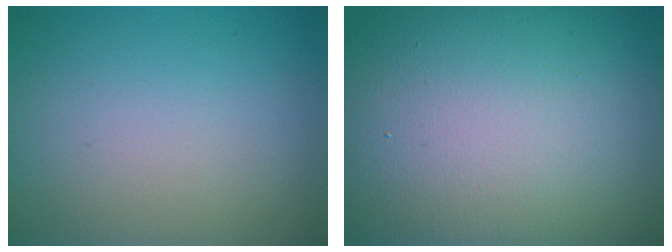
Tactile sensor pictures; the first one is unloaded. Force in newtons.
{"total": 20.6, "press": 20.6, "slide": 1.3}